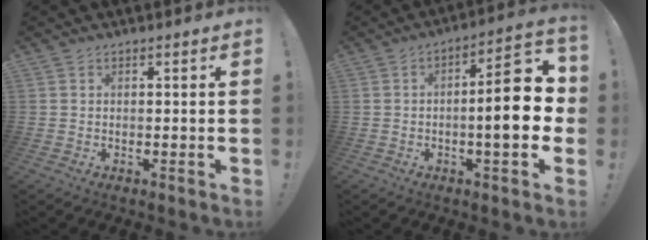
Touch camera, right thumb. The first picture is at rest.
{"total": 15.8, "force": [-1.2, 4.9, 15.0], "torque": [-0.194, 0.005, -0.020]}